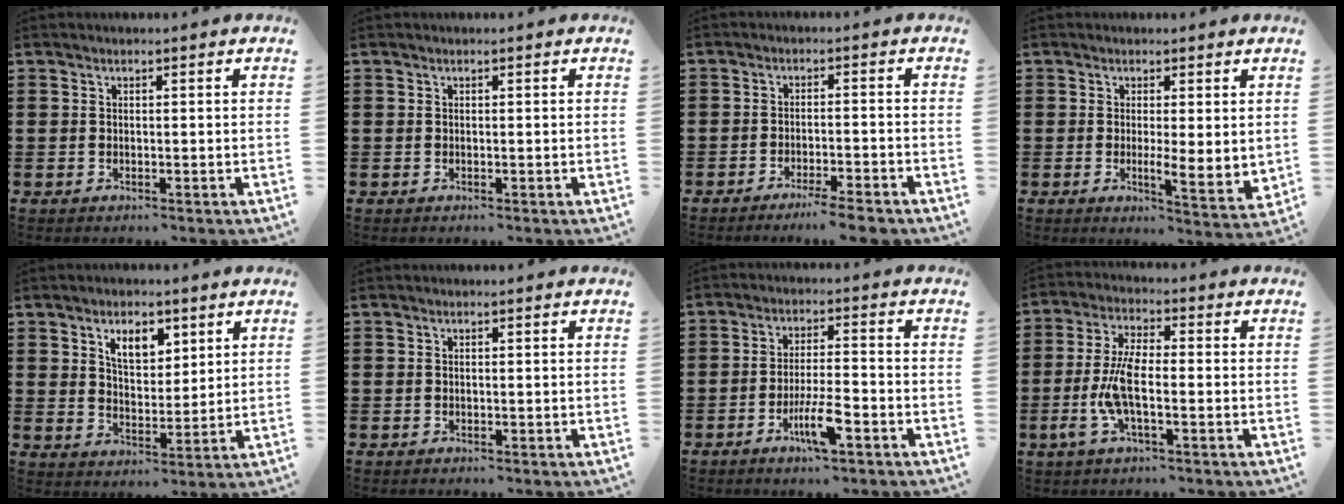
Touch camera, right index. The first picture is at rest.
{"total": 0.0}
{"total": 3.9, "force": [-3.4, -0.2, 1.9], "torque": [-0.032, -0.005, -0.065]}
{"total": 3.4, "force": [0.8, 1.2, 3.1], "torque": [-0.046, -0.006, 0.011]}
{"total": 5.3, "force": [3.2, 2.9, 3.0], "torque": [-0.056, 0.006, 0.055]}
{"total": 0.0}
{"total": 6.5, "force": [-3.3, 1.2, 5.5], "torque": [-0.108, -0.006, -0.060]}
{"total": 7.5, "force": [-1.8, 2.3, 6.9], "torque": [-0.159, -0.014, -0.038]}